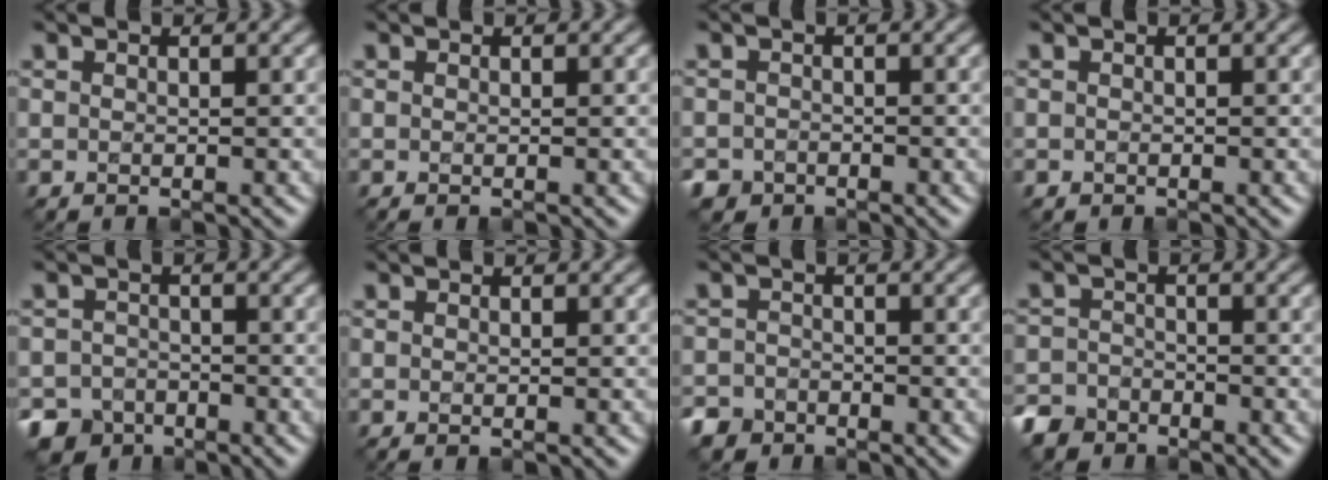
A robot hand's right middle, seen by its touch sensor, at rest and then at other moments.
{"total": 0.0}
{"total": 2.1, "force": [-1.4, 1.7, 0.1], "torque": [0.004, -0.006, -0.021]}
{"total": 0.5, "force": [-0.2, 0.5, 0.1], "torque": [-0.002, -0.001, -0.003]}
{"total": 4.6, "force": [-3.4, 3.0, 0.6], "torque": [0.005, -0.001, -0.061]}
{"total": 0.0}
{"total": 2.7, "force": [-2.2, 1.6, -0.1], "torque": [0.002, -0.003, -0.045]}
{"total": 3.5, "force": [-2.9, 1.9, 0.1], "torque": [-0.005, -0.007, -0.061]}